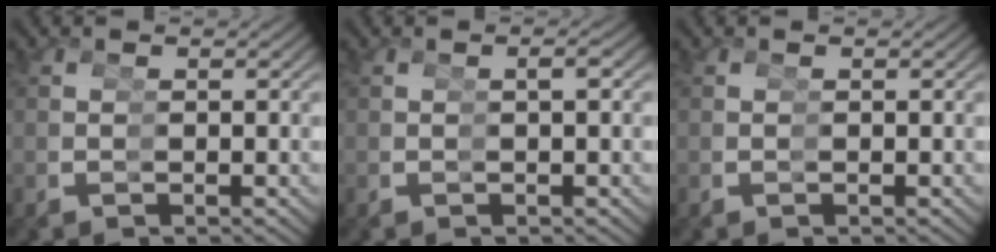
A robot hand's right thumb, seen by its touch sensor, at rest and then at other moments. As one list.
[{"total": 0.8, "force": [-0.1, -0.1, 0.8], "torque": [-0.008, 0.005, -0.002]}, {"total": 0.0}]